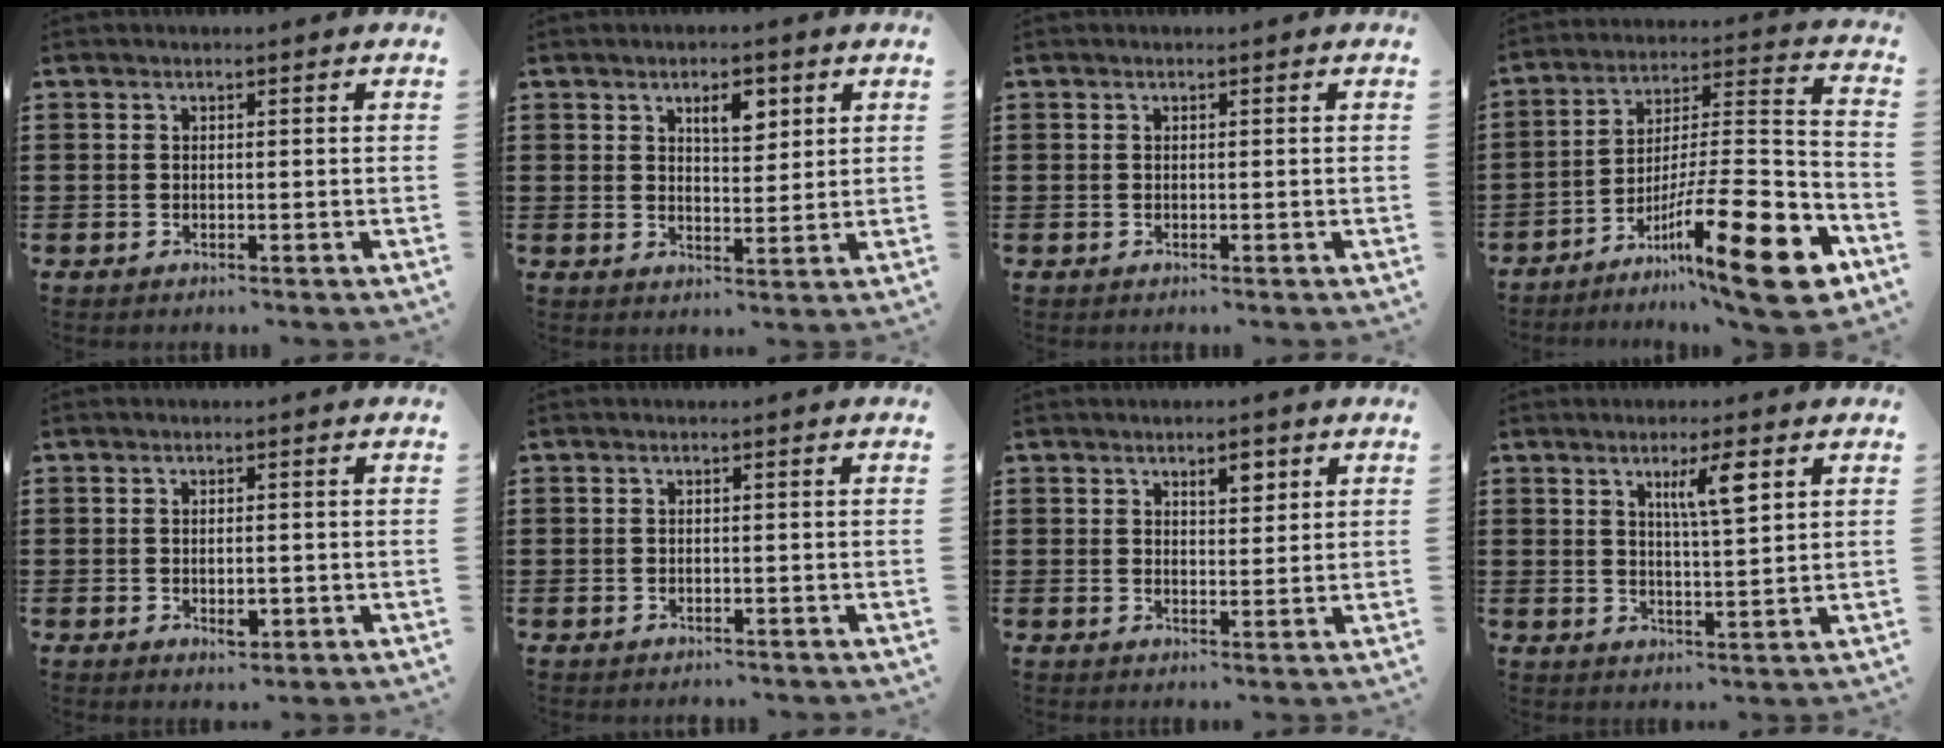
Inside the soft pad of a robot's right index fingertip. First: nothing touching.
{"total": 4.5, "force": [2.4, 2.1, 3.2], "torque": [-0.047, 0.000, 0.036]}
{"total": 0.0}
{"total": 19.9, "force": [-11.0, 3.5, 16.3], "torque": [-0.247, 0.038, -0.177]}
{"total": 2.5, "force": [-0.4, 1.2, 2.2], "torque": [-0.041, 0.001, -0.006]}
{"total": 0.7, "force": [-0.5, 0.5, 0.0], "torque": [0.000, 0.004, -0.013]}
{"total": 3.6, "force": [2.2, 1.6, 2.2], "torque": [-0.032, 0.002, 0.036]}
{"total": 5.6, "force": [2.7, 0.9, 4.8], "torque": [-0.086, 0.002, 0.039]}